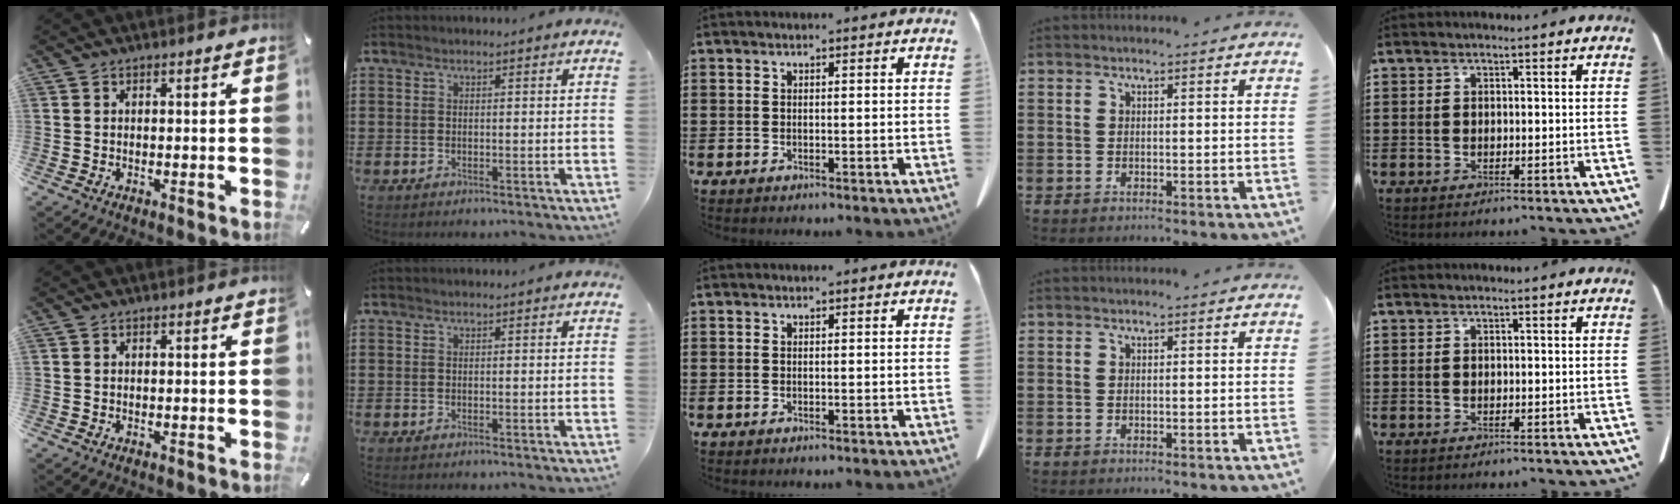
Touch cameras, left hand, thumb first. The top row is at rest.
{}